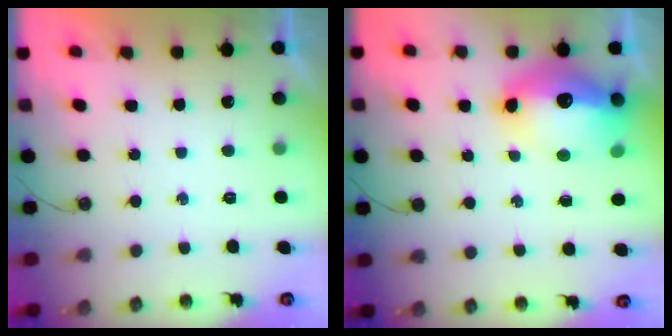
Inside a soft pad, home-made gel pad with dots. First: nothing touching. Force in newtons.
{"total": 16.9, "press": 16.8, "slide": 1.4}